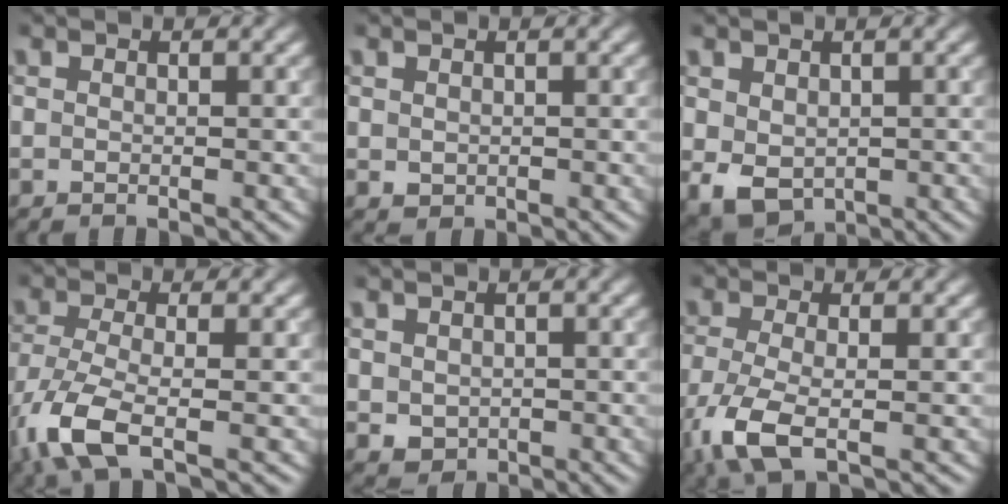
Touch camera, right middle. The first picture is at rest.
{"total": 0.8, "force": [0.3, 0.7, 0.3], "torque": [-0.006, -0.002, 0.009]}
{"total": 3.9, "force": [-0.1, 3.0, 2.5], "torque": [-0.055, -0.013, 0.006]}
{"total": 6.3, "force": [-3.2, 2.1, 5.0], "torque": [-0.124, -0.014, -0.073]}
{"total": 1.9, "force": [0.2, 1.6, 0.9], "torque": [-0.023, -0.005, 0.005]}
{"total": 5.1, "force": [-2.0, 2.0, 4.2], "torque": [-0.107, -0.012, -0.043]}